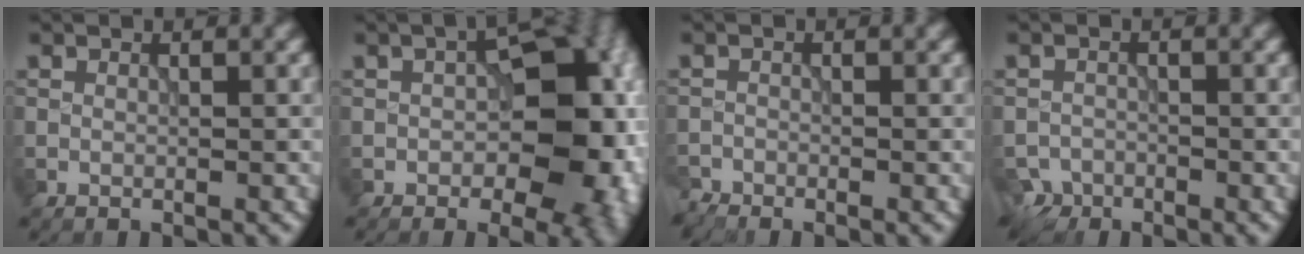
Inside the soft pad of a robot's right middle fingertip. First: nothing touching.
{"total": 13.6, "force": [-1.7, 8.5, 10.5], "torque": [-0.092, 0.002, -0.012]}
{"total": 1.6, "force": [-1.6, 0.0, -0.2], "torque": [-0.002, -0.003, -0.033]}
{"total": 2.1, "force": [-1.9, 0.9, -0.2], "torque": [0.007, 0.000, -0.037]}